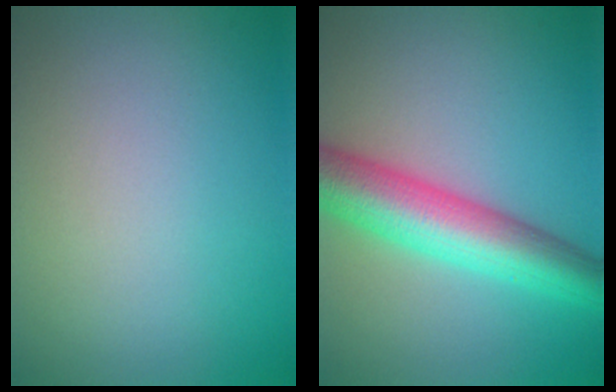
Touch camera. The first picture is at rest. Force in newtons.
{"total": 7.9, "press": 7.9, "slide": 0.2}